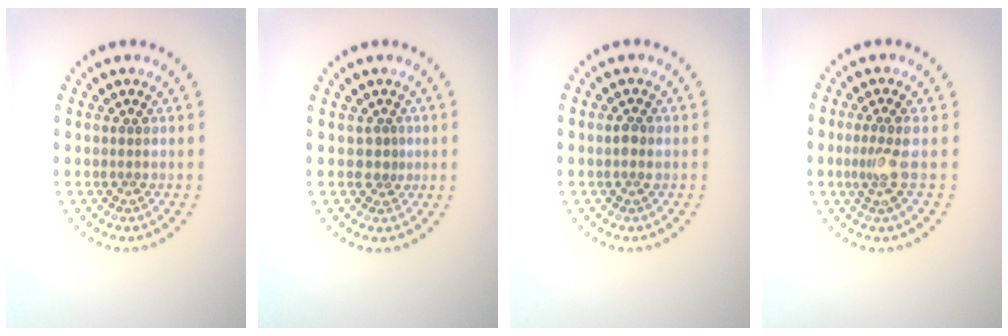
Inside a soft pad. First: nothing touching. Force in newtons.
{"total": 1.2, "press": 0.7, "slide": 0.9}
{"total": 1.0, "press": 1.0, "slide": 0.1}
{"total": 2.2, "press": 1.6, "slide": 1.4}